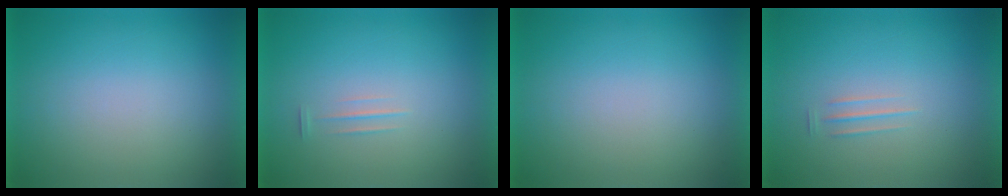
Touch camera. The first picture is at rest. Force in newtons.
{"total": 1.6}
{"total": 0.0}
{"total": 1.7}